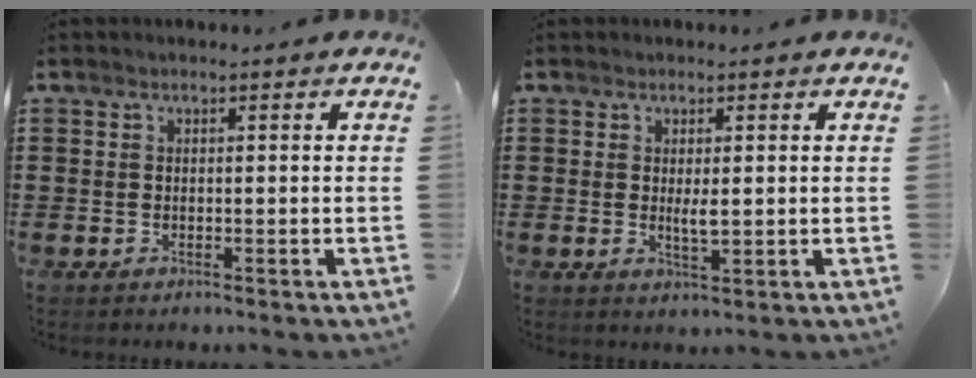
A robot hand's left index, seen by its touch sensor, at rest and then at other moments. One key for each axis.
{"total": 2.5, "fx": 0.3, "fy": 0.7, "fz": 2.4, "tx": -0.039, "ty": -0.005, "tz": 0.003}